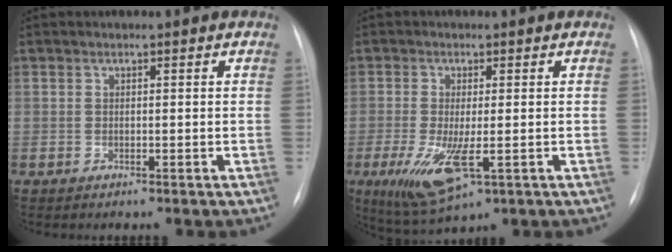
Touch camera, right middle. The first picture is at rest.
{"total": 7.7, "force": [-2.4, 2.2, 7.0], "torque": [-0.143, -0.024, -0.032]}